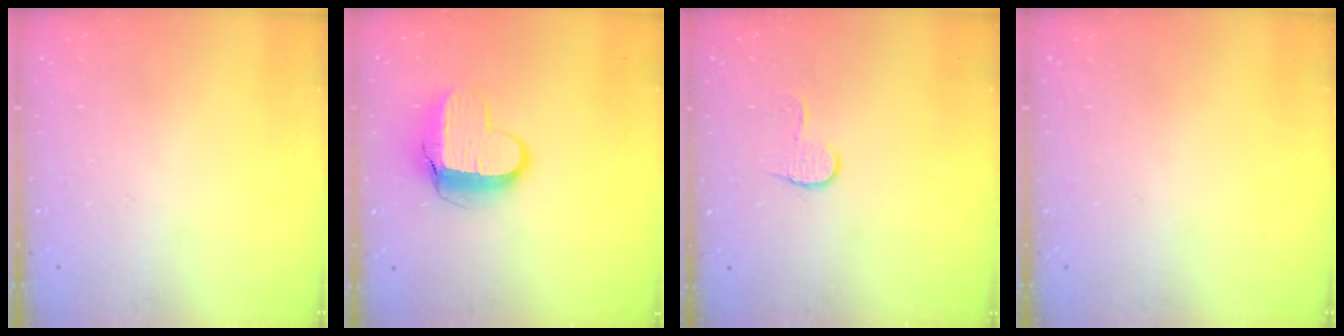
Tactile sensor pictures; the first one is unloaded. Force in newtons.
{"total": 9.9, "press": 9.8, "slide": 0.9}
{"total": 6.3, "press": 6.3, "slide": 0.4}
{"total": 0.0}